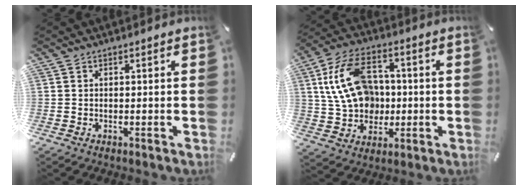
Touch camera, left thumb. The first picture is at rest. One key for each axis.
{"total": 15.8, "fx": 1.6, "fy": 12.1, "fz": 10.1, "tx": -0.213, "ty": 0.021, "tz": 0.034}